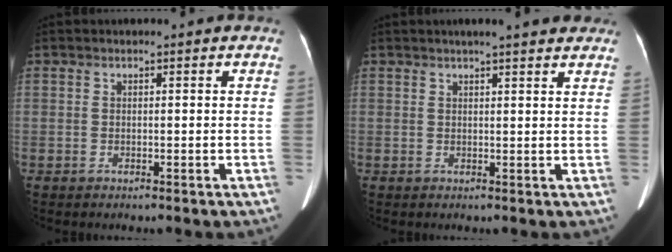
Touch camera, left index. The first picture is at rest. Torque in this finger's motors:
{"motor_torque": [0.38, -0.43, 0.01, 0.02]}